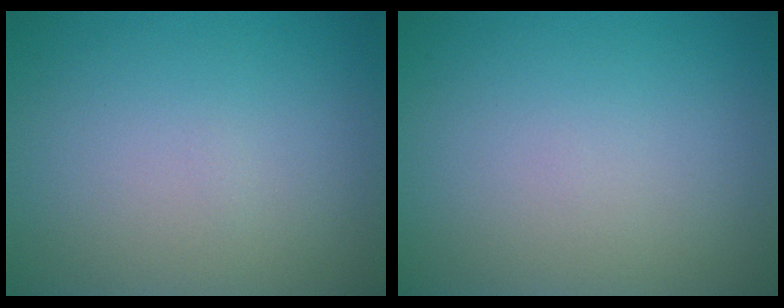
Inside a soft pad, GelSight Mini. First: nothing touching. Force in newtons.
{"total": 0.0}